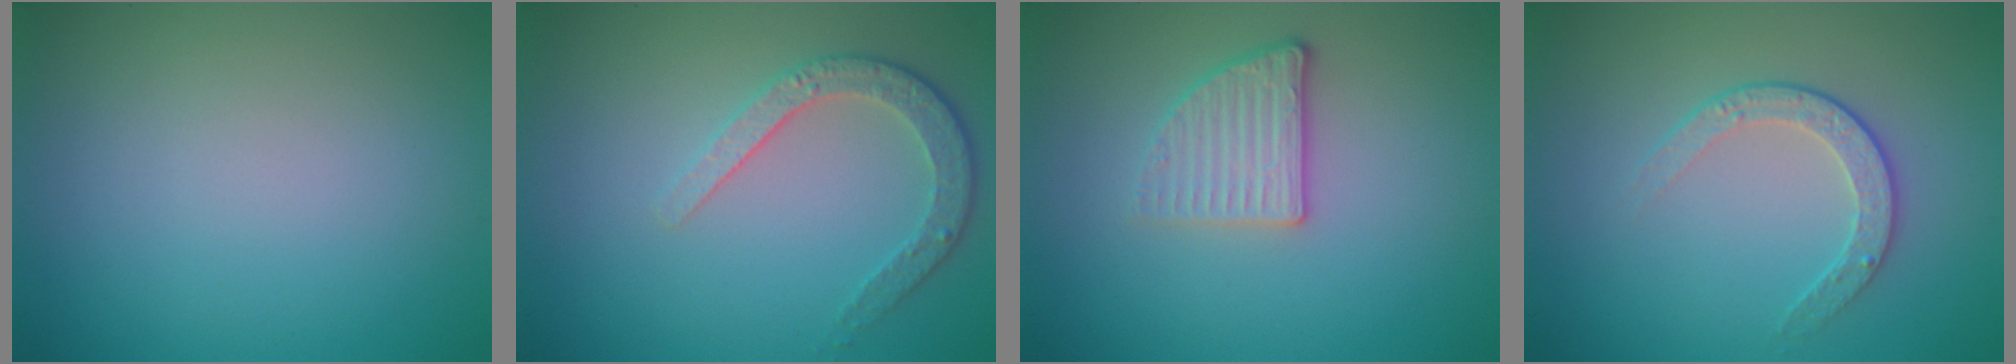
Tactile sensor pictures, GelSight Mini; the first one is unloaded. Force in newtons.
{"total": 2.9, "press": 2.5, "slide": 1.6}
{"total": 2.6, "press": 2.3, "slide": 1.2}
{"total": 2.2, "press": 1.6, "slide": 1.5}